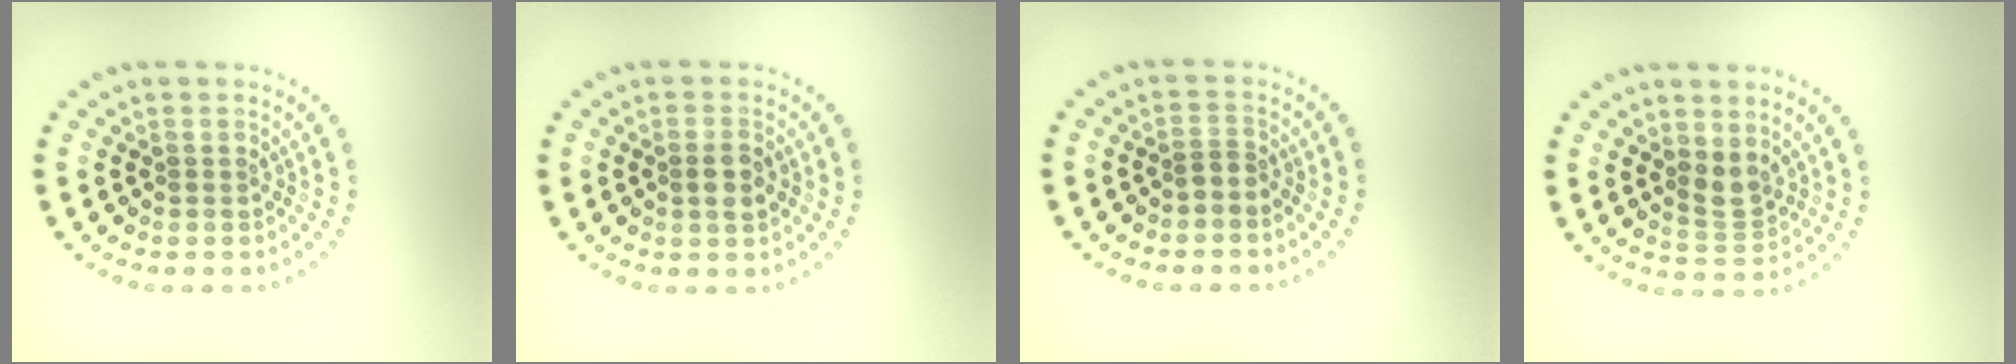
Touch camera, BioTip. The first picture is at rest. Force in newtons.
{"total": 1.9, "press": 1.8, "slide": 0.5}
{"total": 1.0, "press": 0.7, "slide": 0.7}
{"total": 2.1, "press": 1.7, "slide": 1.2}